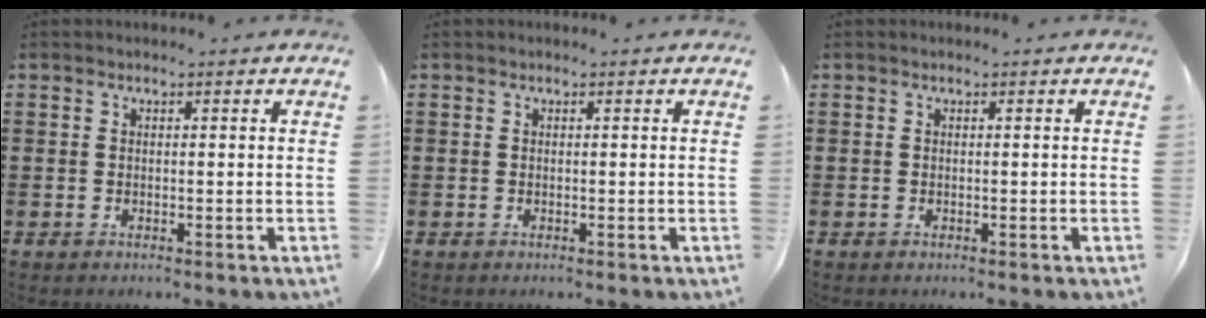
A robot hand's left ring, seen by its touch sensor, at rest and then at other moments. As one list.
[{"total": 0.0}, {"total": 0.0}]